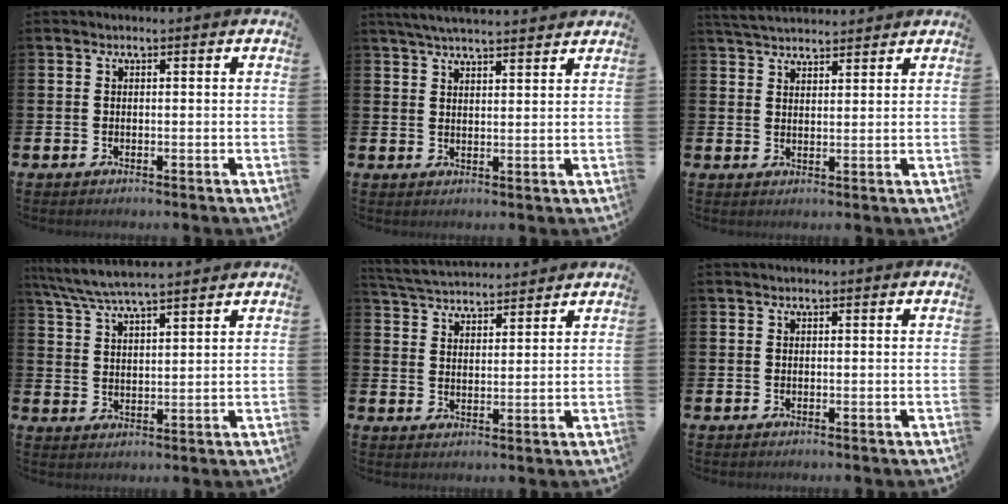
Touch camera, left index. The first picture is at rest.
{"total": 4.6, "force": [4.4, 0.3, 1.2], "torque": [-0.029, -0.016, 0.081]}
{"total": 3.9, "force": [3.8, 0.7, 0.5], "torque": [-0.014, -0.018, 0.069]}
{"total": 6.3, "force": [5.9, 0.6, 2.1], "torque": [-0.061, -0.023, 0.106]}
{"total": 4.6, "force": [4.6, 0.7, 0.2], "torque": [-0.021, -0.025, 0.082]}
{"total": 0.0}